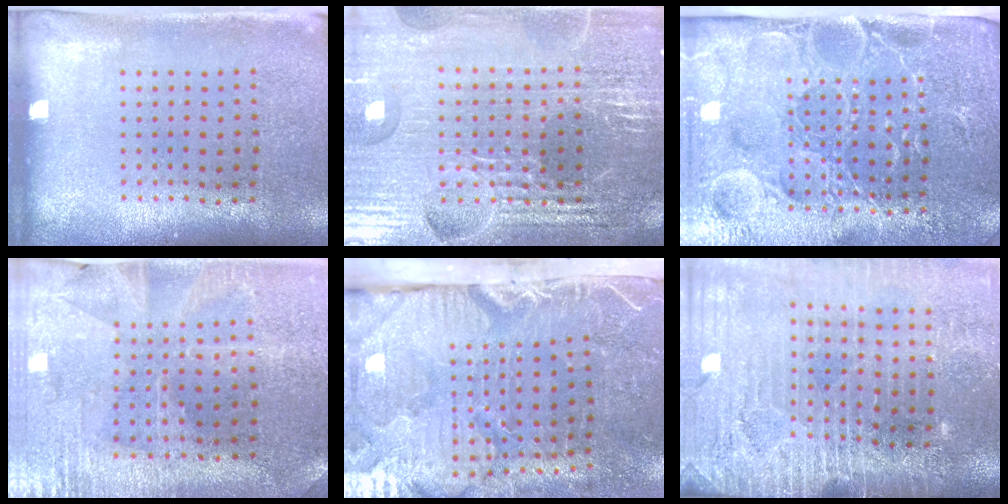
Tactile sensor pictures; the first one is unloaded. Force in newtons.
{"total": 5.2, "press": 4.8, "slide": 2.0}
{"total": 4.8, "press": 4.2, "slide": 2.1}
{"total": 0.9, "press": 0.8, "slide": 0.3}
{"total": 5.4, "press": 4.4, "slide": 3.2}
{"total": 3.4, "press": 3.2, "slide": 1.2}